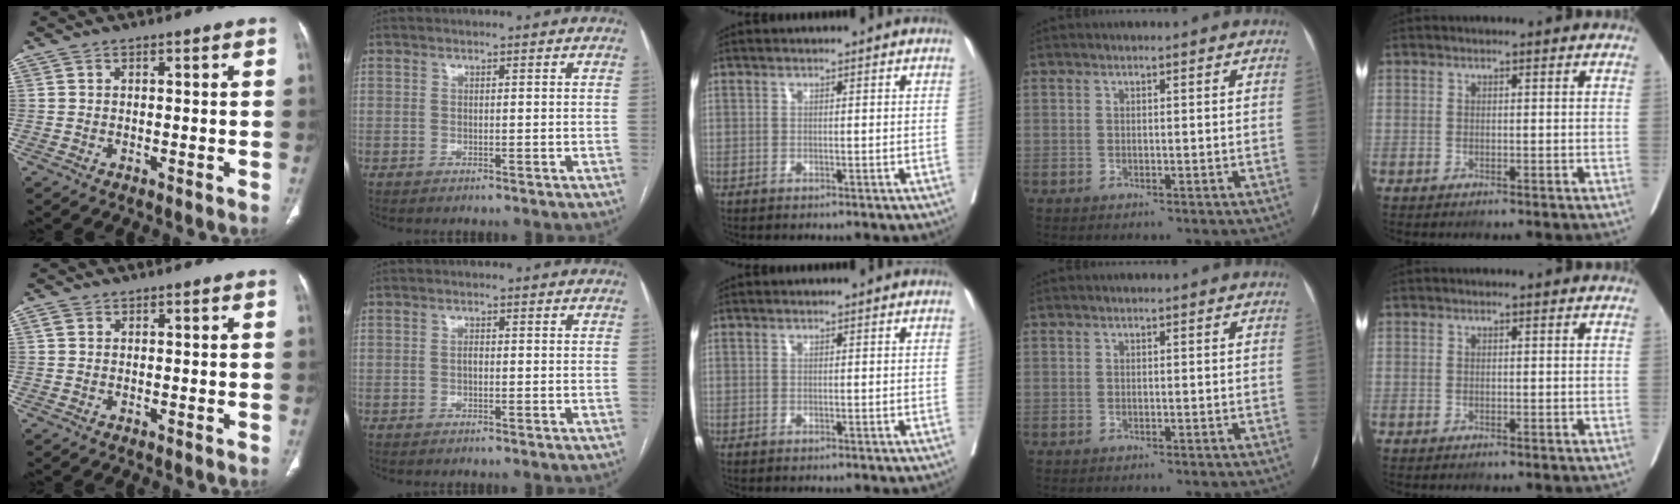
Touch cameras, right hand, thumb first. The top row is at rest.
{"thumb": {"total": 0.9, "force": [0.3, 0.7, 0.5], "torque": [-0.008, 0.005, 0.005]}, "index": {"total": 0.7, "force": [-0.2, 0.3, 0.6], "torque": [-0.010, 0.002, -0.004]}}